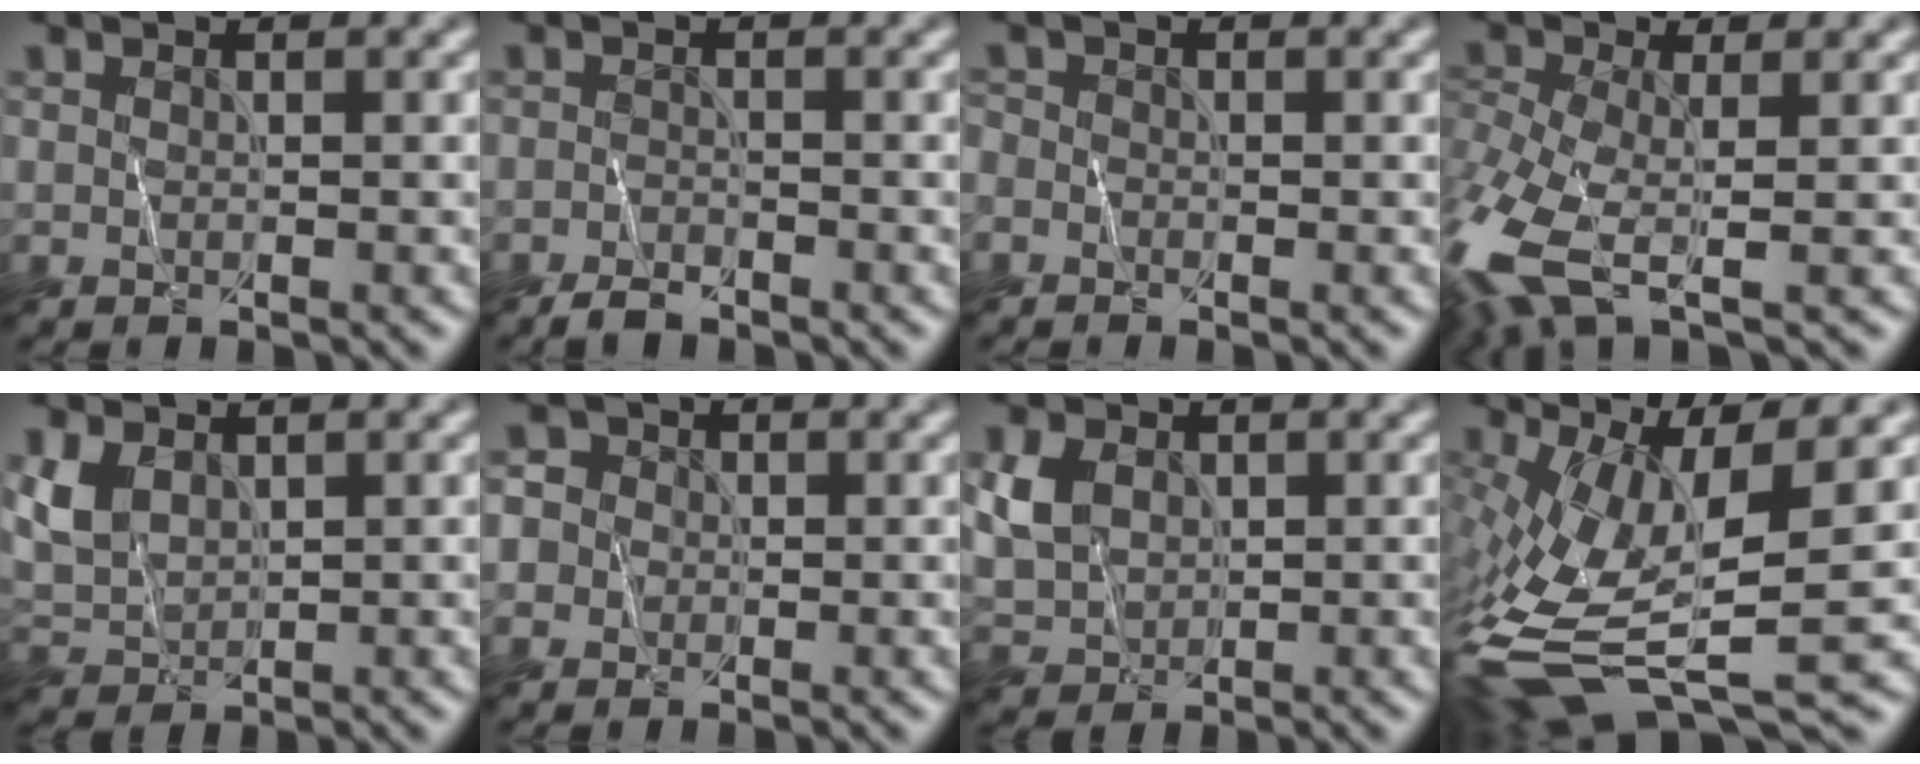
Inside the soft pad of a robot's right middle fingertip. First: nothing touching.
{"total": 1.5, "force": [-1.2, 0.6, 0.7], "torque": [-0.013, 0.000, -0.025]}
{"total": 0.8, "force": [-0.4, 0.6, 0.2], "torque": [-0.001, -0.001, -0.011]}
{"total": 9.0, "force": [-3.3, 4.0, 7.4], "torque": [-0.188, -0.019, -0.074]}
{"total": 3.6, "force": [1.3, 2.5, 2.2], "torque": [-0.059, -0.001, 0.031]}
{"total": 5.0, "force": [1.2, 4.5, 1.9], "torque": [-0.032, 0.036, -0.002]}
{"total": 4.4, "force": [0.9, 3.5, 2.6], "torque": [-0.067, 0.003, 0.020]}
{"total": 12.3, "force": [-2.7, 4.5, 11.1], "torque": [-0.233, -0.018, -0.041]}